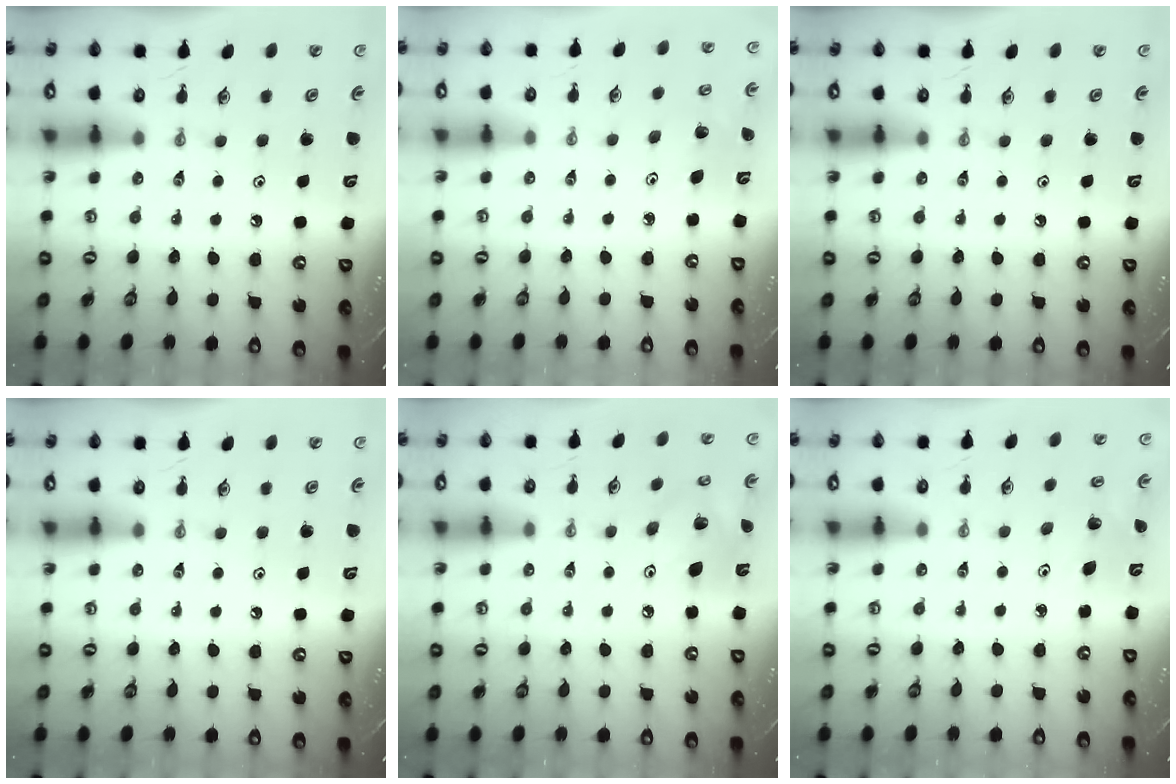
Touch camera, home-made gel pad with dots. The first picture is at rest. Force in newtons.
{"total": 2.8, "press": 2.8, "slide": 0.3}
{"total": 0.0}
{"total": 0.0}
{"total": 11.0, "press": 10.8, "slide": 1.9}
{"total": 3.4, "press": 2.8, "slide": 2.1}